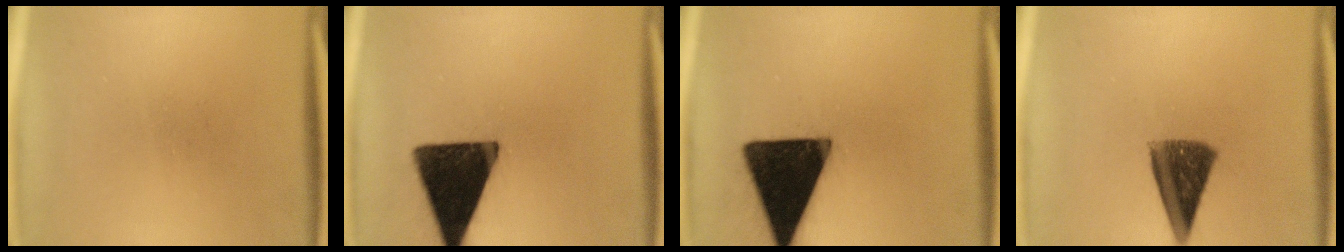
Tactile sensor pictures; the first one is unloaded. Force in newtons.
{"total": 17.1}
{"total": 19.7}
{"total": 9.2}